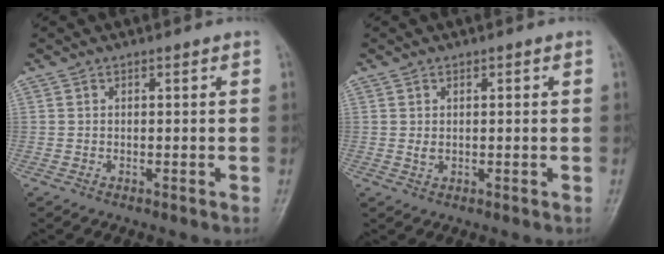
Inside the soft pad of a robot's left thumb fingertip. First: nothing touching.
{"total": 1.5, "force": [0.2, 1.0, 1.0], "torque": [-0.014, 0.002, 0.007]}